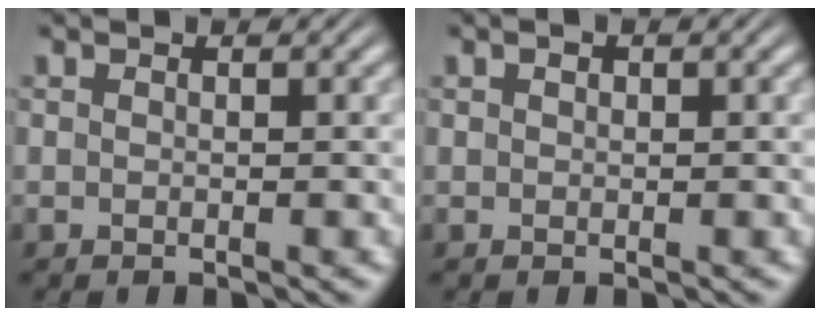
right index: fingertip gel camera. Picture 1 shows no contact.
{"total": 0.7, "force": [0.2, 0.7, 0.2], "torque": [-0.006, 0.004, 0.004]}